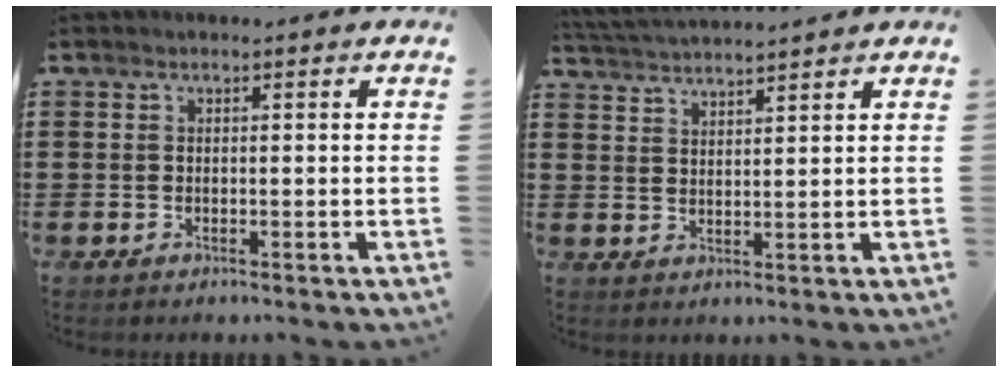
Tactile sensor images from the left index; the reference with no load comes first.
{"total": 2.9, "force": [2.8, -0.5, 0.0], "torque": [-0.011, -0.012, 0.052]}